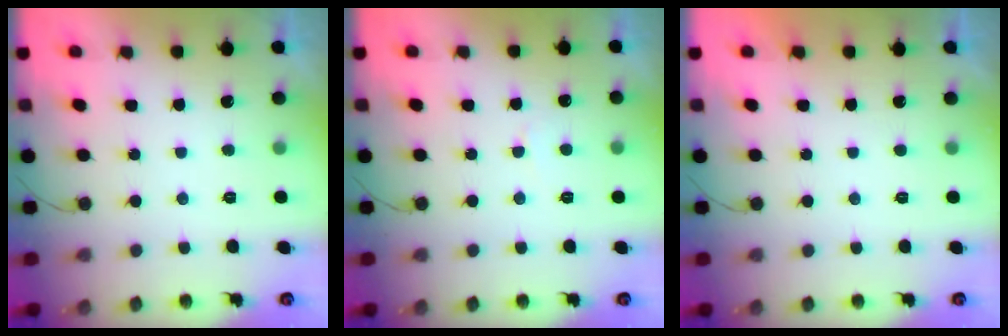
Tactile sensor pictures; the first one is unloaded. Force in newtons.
{"total": 2.6, "press": 2.6, "slide": 0.1}
{"total": 1.6, "press": 1.6, "slide": 0.1}